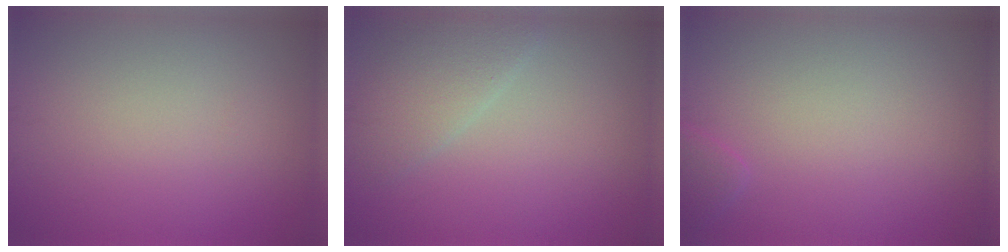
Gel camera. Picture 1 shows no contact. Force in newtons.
{"total": 2.9, "press": 2.9, "slide": 0.1}
{"total": 0.9, "press": 0.9, "slide": 0.1}